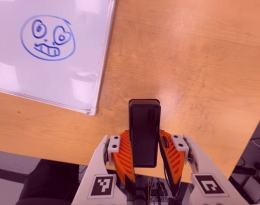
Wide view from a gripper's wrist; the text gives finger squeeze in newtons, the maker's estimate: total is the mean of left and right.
{"total": 4.9, "left": 3.4, "right": 6.3}